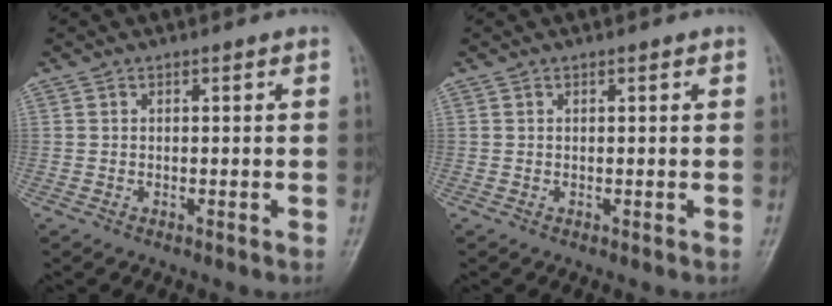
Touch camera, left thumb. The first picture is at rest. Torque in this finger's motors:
{"motor_torque": [-0.14, -0.10, 0.00, 0.11, 0.01]}